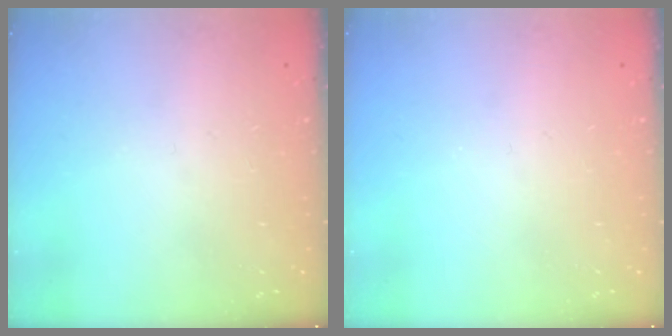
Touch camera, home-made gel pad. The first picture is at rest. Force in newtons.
{"total": 0.0}